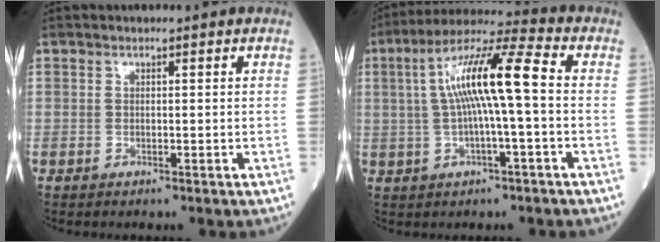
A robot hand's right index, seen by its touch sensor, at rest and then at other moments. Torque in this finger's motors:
{"motor_torque": [1.44, 0.70, 0.78, 0.21]}